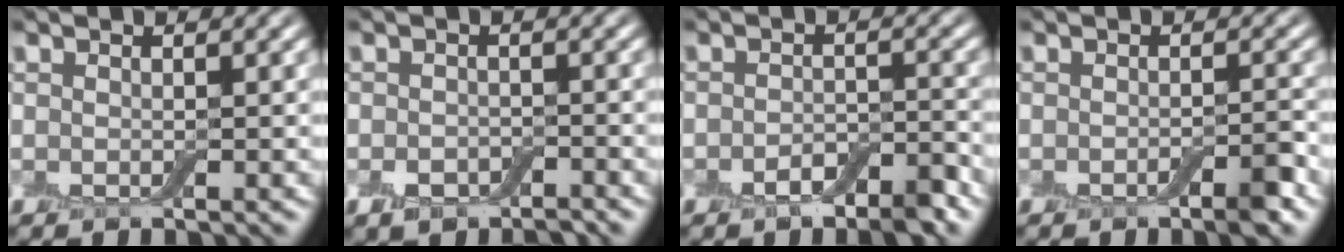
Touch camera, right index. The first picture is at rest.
{"total": 2.5, "force": [-1.7, 1.4, 1.2], "torque": [-0.018, -0.002, -0.035]}
{"total": 3.2, "force": [-2.0, 1.4, 2.0], "torque": [-0.029, 0.004, -0.033]}
{"total": 2.0, "force": [-1.1, 0.4, 1.6], "torque": [-0.021, 0.000, -0.018]}